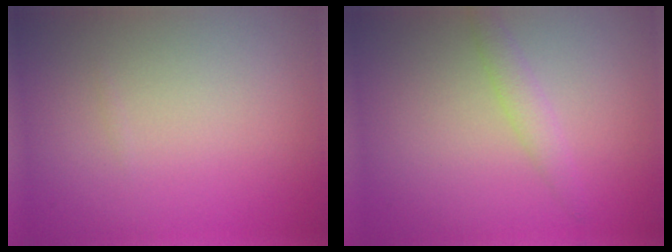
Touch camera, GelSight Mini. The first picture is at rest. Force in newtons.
{"total": 1.7, "press": 1.7, "slide": 0.1}